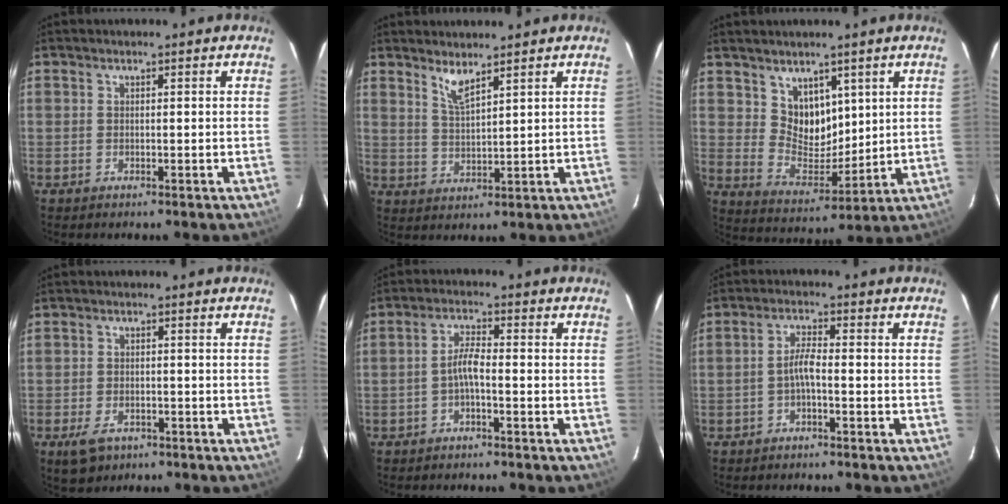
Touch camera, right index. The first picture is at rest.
{"total": 4.0, "force": [3.2, 0.4, 2.4], "torque": [-0.049, -0.003, 0.062]}
{"total": 8.3, "force": [4.6, 5.9, 3.5], "torque": [-0.054, -0.001, 0.098]}
{"total": 5.5, "force": [-3.2, 3.3, 2.9], "torque": [-0.071, -0.009, -0.050]}
{"total": 3.2, "force": [-1.4, 0.5, 2.8], "torque": [-0.061, 0.009, -0.030]}
{"total": 2.9, "force": [-1.3, 0.5, 2.6], "torque": [-0.055, 0.008, -0.028]}